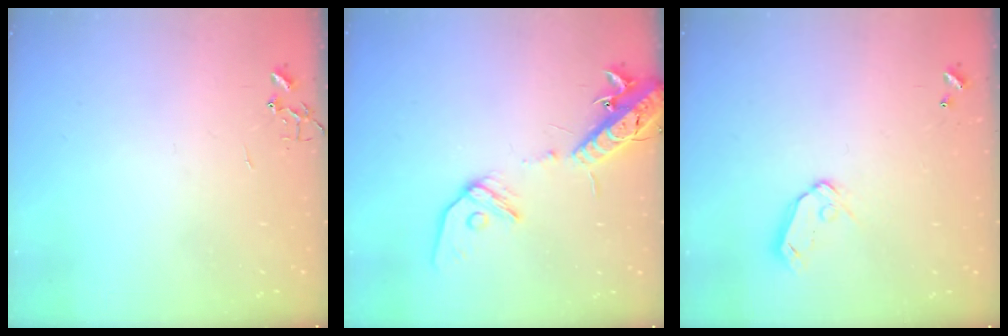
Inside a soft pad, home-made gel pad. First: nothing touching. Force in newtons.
{"total": 15.4, "press": 15.0, "slide": 3.5}
{"total": 7.1, "press": 7.1, "slide": 0.8}